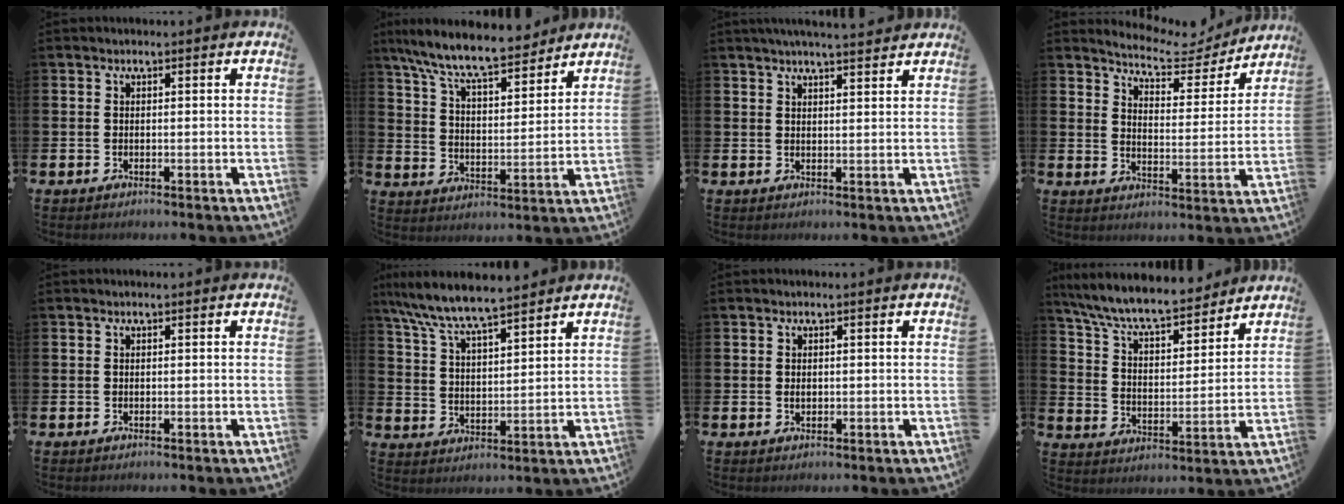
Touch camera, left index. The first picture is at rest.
{"total": 9.9, "force": [8.9, 1.7, 3.8], "torque": [-0.105, -0.050, 0.158]}
{"total": 3.9, "force": [3.7, -0.1, 1.1], "torque": [-0.020, -0.013, 0.065]}
{"total": 6.4, "force": [6.0, 1.7, 1.3], "torque": [-0.044, -0.046, 0.099]}
{"total": 0.0}
{"total": 7.8, "force": [7.3, 0.6, 2.5], "torque": [-0.081, -0.037, 0.131]}
{"total": 0.7, "force": [0.1, 0.5, 0.5], "torque": [-0.010, 0.004, 0.001]}
{"total": 8.9, "force": [8.2, 1.4, 3.0], "torque": [-0.097, -0.054, 0.144]}